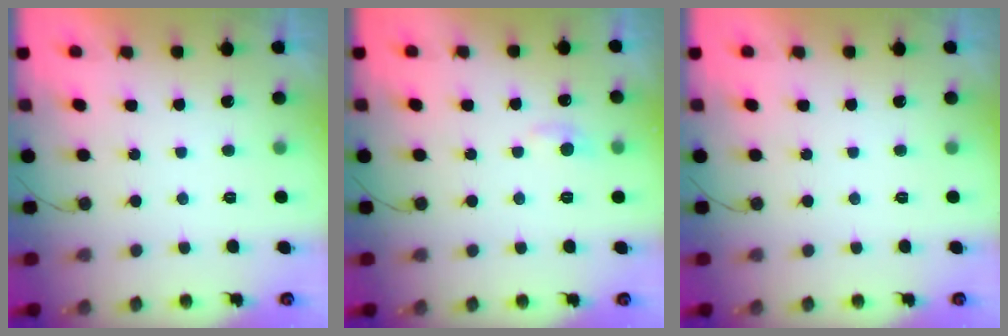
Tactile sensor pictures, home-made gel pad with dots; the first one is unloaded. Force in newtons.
{"total": 4.8, "press": 4.7, "slide": 0.6}
{"total": 0.0}